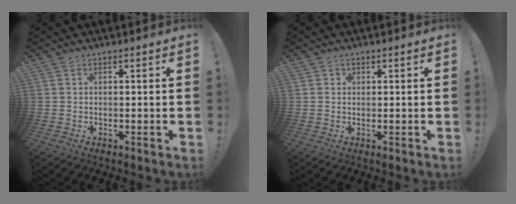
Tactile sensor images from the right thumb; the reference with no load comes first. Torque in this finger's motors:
{"motor_torque": [-0.21, -0.23, 0.01, -0.07, 0.00]}